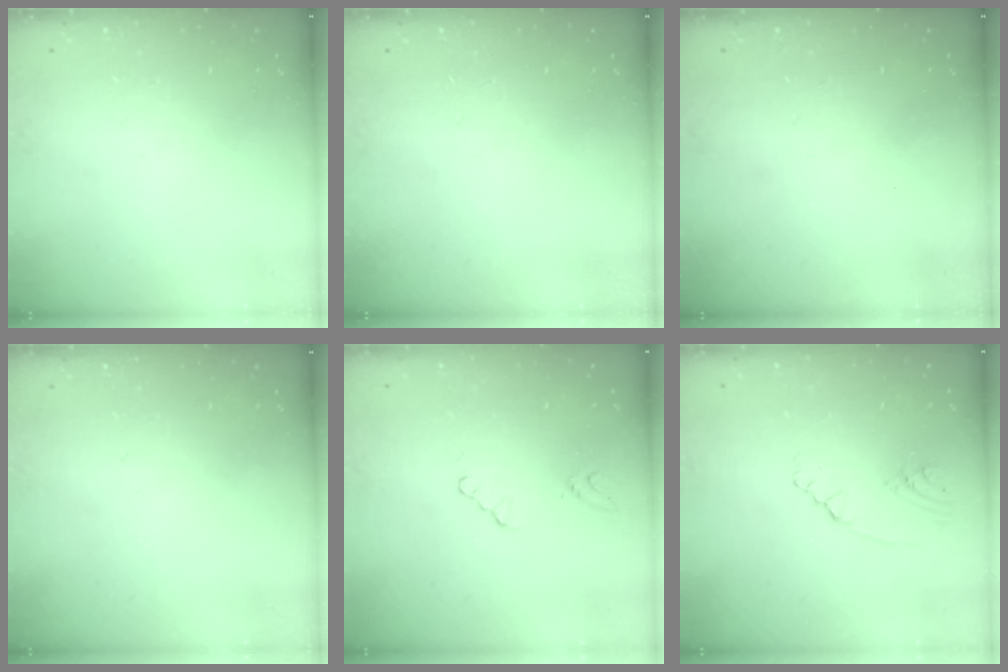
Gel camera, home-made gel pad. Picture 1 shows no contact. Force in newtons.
{"total": 0.0}
{"total": 0.0}
{"total": 0.0}
{"total": 2.1, "press": 2.1, "slide": 0.3}
{"total": 2.4, "press": 2.1, "slide": 1.2}